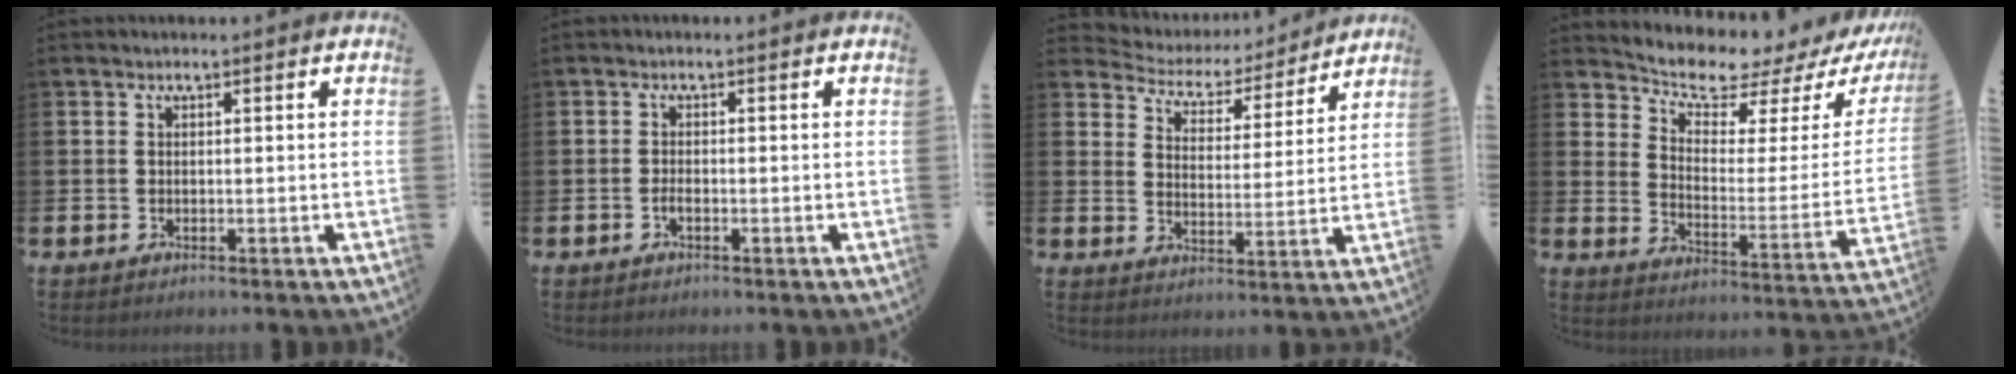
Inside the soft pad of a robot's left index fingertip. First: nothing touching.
{"total": 0.9, "force": [-0.6, 0.3, 0.6], "torque": [-0.017, -0.002, -0.010]}
{"total": 4.6, "force": [4.3, 1.7, 0.2], "torque": [-0.037, -0.037, 0.068]}
{"total": 6.6, "force": [6.3, 1.5, 1.4], "torque": [-0.051, -0.060, 0.101]}